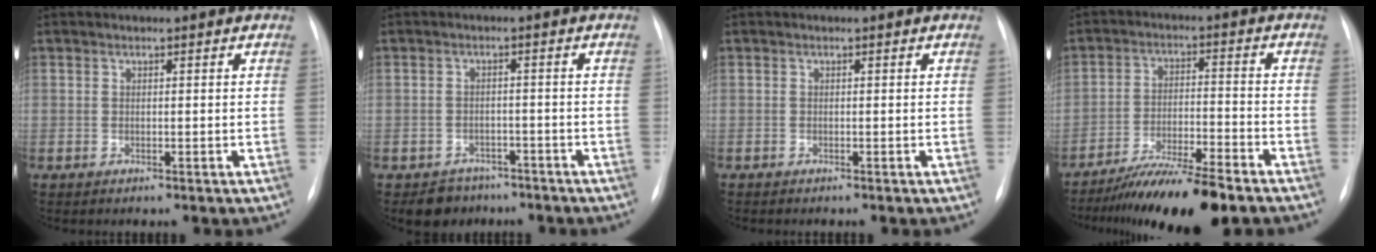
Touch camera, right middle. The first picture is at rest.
{"total": 4.6, "force": [-3.4, 3.1, 0.2], "torque": [0.001, 0.011, -0.046]}
{"total": 0.0}
{"total": 12.2, "force": [-9.9, 0.5, 7.1], "torque": [-0.116, -0.016, -0.165]}